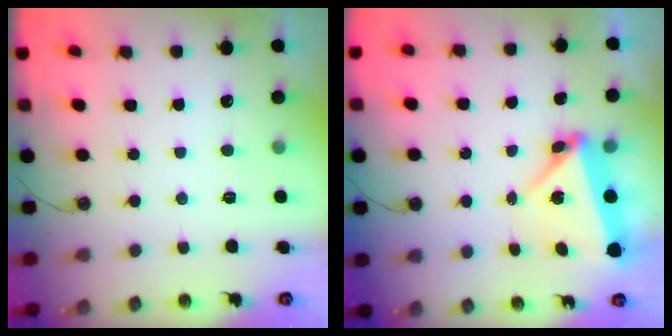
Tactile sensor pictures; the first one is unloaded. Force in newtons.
{"total": 7.0, "press": 4.8, "slide": 5.2}